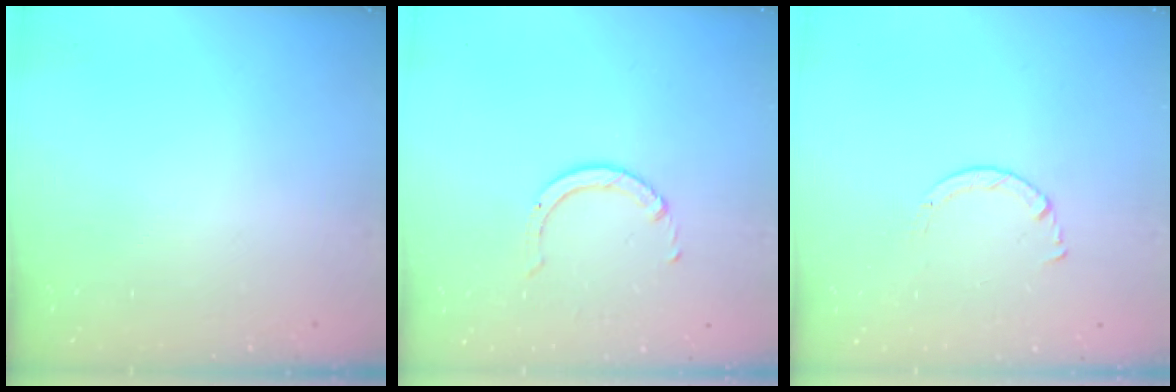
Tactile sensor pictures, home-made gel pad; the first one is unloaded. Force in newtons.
{"total": 2.3, "press": 2.3, "slide": 0.3}
{"total": 1.7, "press": 1.7, "slide": 0.2}